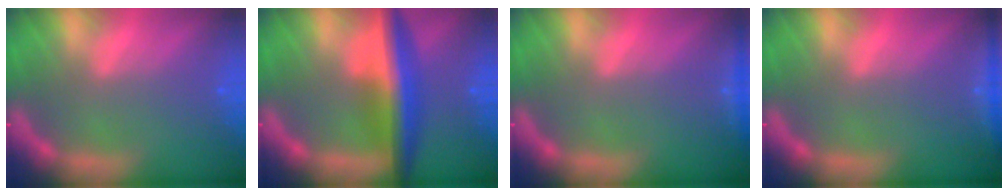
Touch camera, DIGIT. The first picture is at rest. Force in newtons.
{"total": 7.0}
{"total": 1.4}
{"total": 2.4}